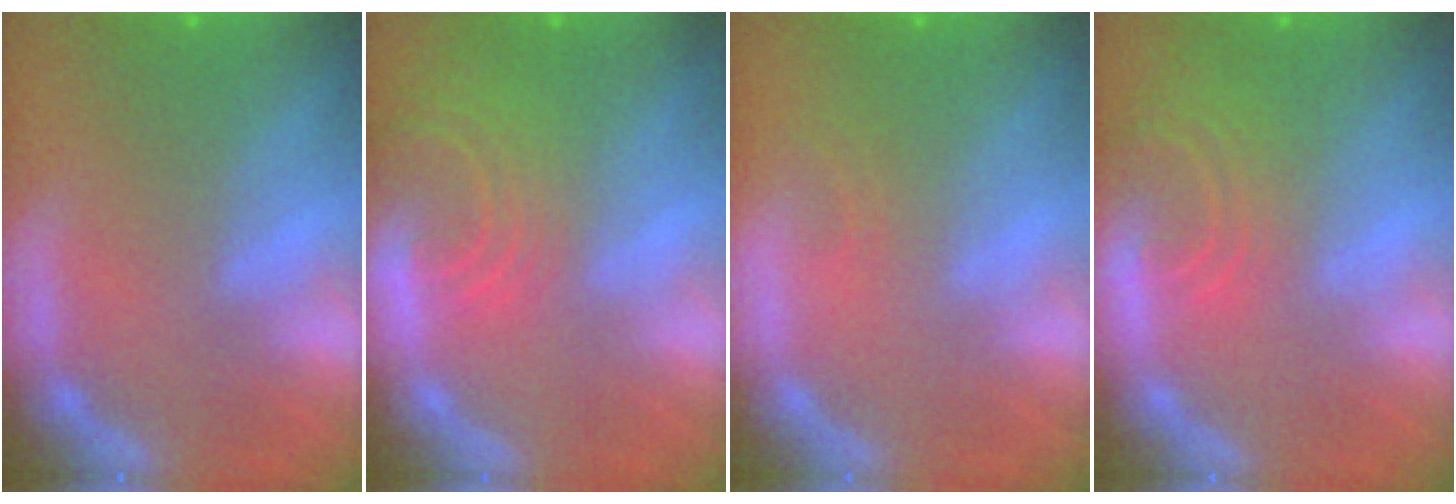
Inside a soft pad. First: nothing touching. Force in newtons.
{"total": 6.1}
{"total": 0.9}
{"total": 4.5}